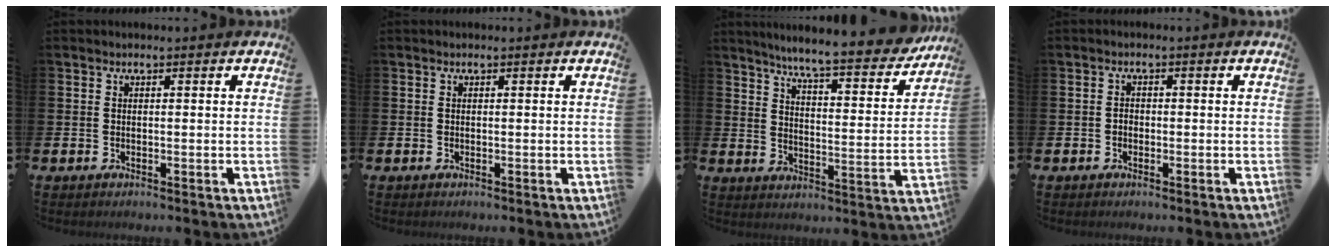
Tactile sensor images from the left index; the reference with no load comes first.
{"total": 0.0}
{"total": 7.5, "force": [6.9, 0.3, 2.9], "torque": [-0.067, -0.058, 0.112]}
{"total": 1.0, "force": [-0.4, 0.9, 0.4], "torque": [-0.002, 0.002, -0.010]}